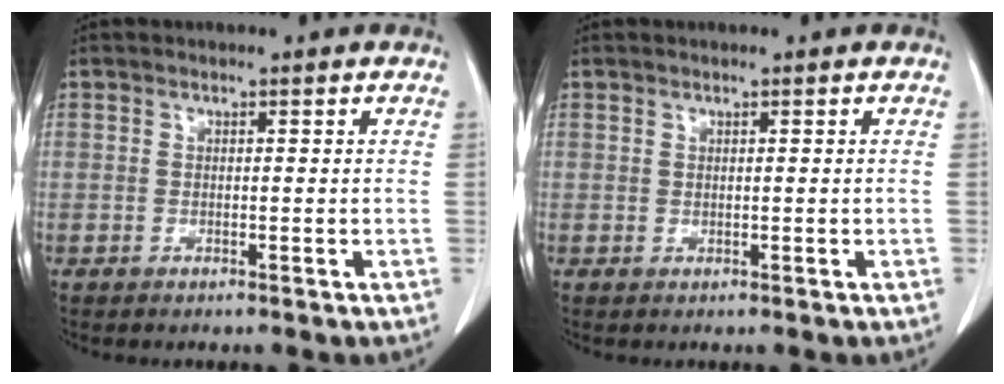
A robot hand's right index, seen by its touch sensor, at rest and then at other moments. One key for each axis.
{"total": 0.0}